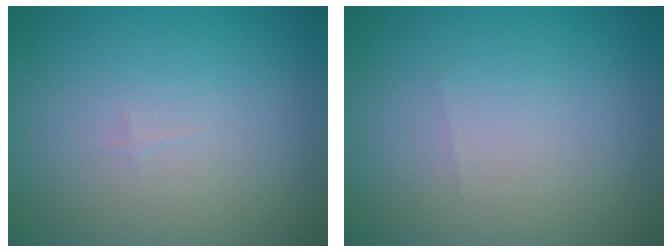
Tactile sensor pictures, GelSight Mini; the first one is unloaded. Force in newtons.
{"total": 0.0}